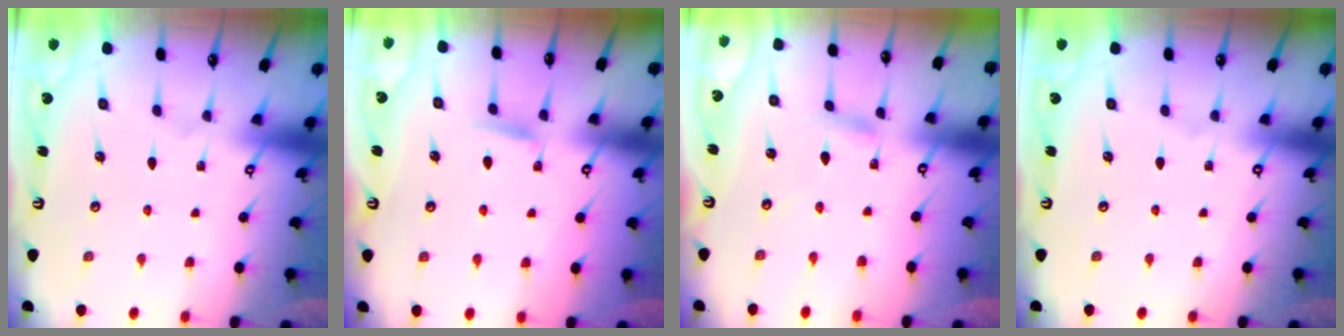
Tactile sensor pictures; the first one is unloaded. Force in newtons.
{"total": 4.4, "press": 4.4, "slide": 0.7}
{"total": 2.3, "press": 2.3, "slide": 0.3}
{"total": 0.0}